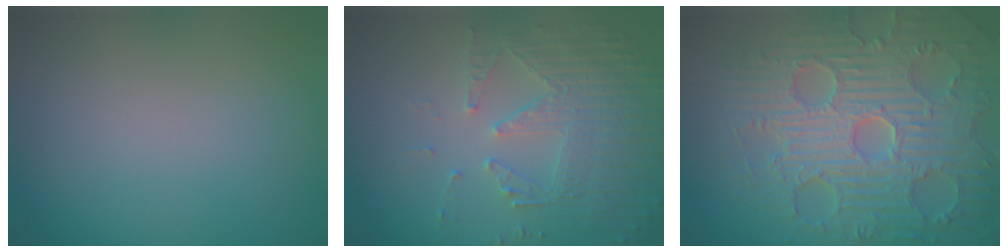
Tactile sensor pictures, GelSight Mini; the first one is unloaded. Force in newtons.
{"total": 5.7, "press": 3.7, "slide": 4.3}
{"total": 9.3, "press": 6.8, "slide": 6.3}